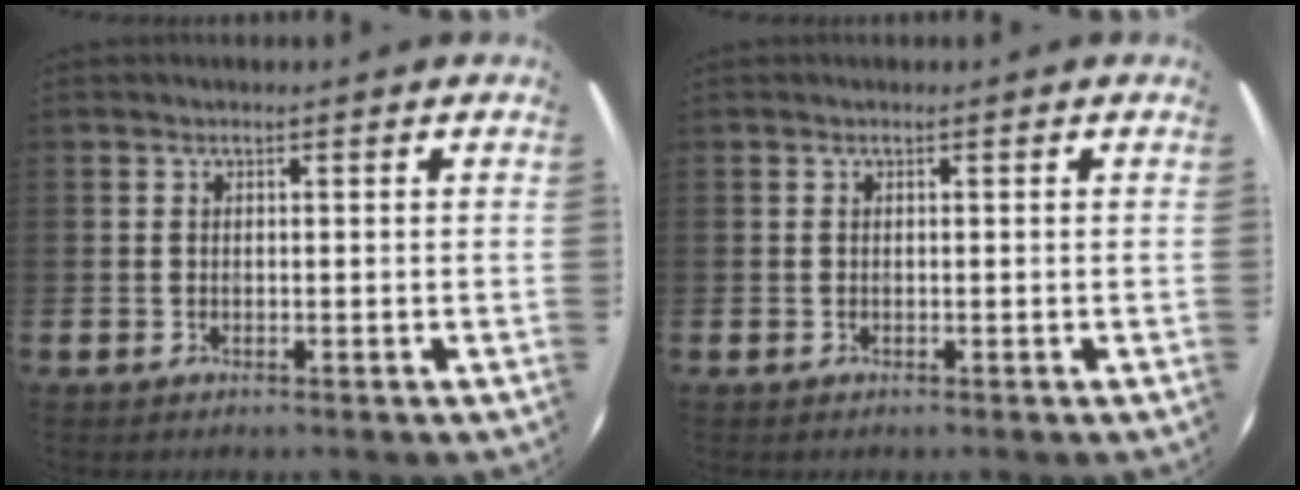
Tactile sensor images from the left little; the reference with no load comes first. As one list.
[{"total": 0.0}]